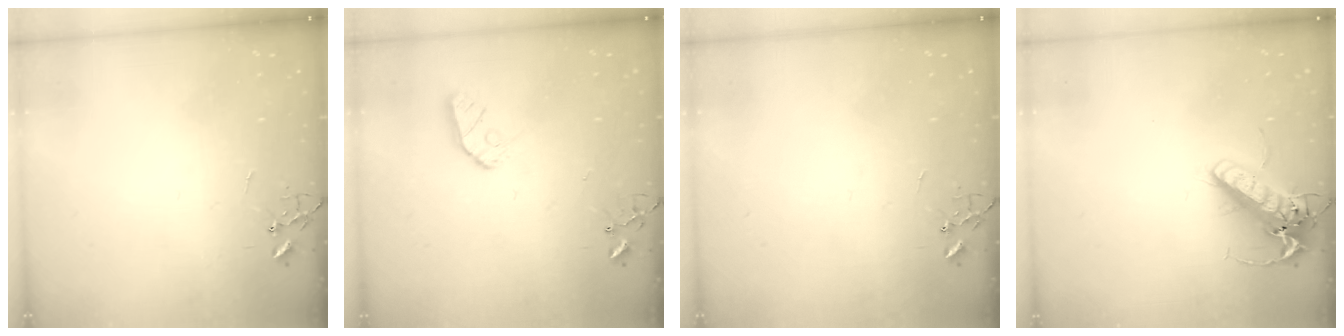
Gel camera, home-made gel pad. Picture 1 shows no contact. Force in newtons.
{"total": 8.0, "press": 8.0, "slide": 0.5}
{"total": 0.0}
{"total": 15.6, "press": 15.3, "slide": 3.2}